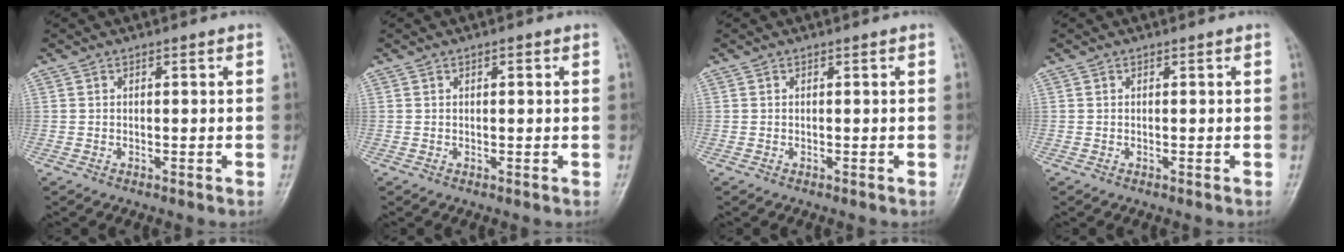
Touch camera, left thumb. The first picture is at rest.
{"total": 0.9, "force": [0.3, 0.4, 0.7], "torque": [-0.009, 0.002, 0.003]}
{"total": 0.0}
{"total": 0.0}